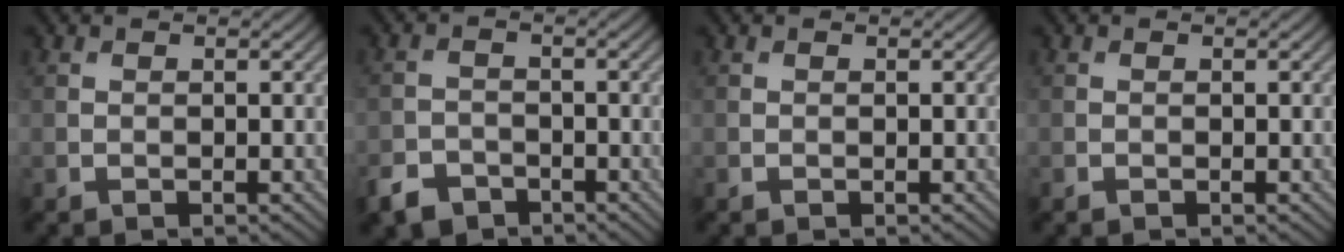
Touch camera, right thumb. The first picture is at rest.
{"total": 3.7, "force": [-2.7, 2.2, 1.1], "torque": [-0.025, -0.005, -0.059]}
{"total": 0.0}
{"total": 0.0}